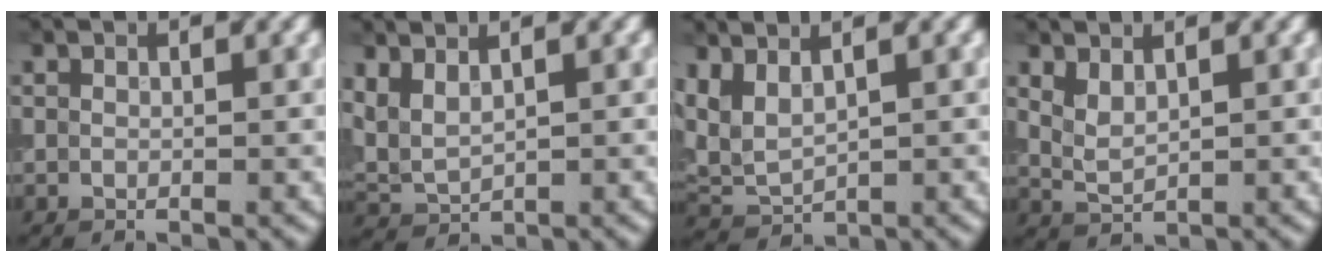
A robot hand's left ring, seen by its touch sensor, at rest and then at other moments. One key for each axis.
{"total": 2.9, "fx": 1.7, "fy": 1.3, "fz": 1.9, "tx": -0.052, "ty": 0.003, "tz": 0.043}
{"total": 3.7, "fx": 1.8, "fy": 1.8, "fz": 2.7, "tx": -0.073, "ty": 0.003, "tz": 0.044}
{"total": 1.9, "fx": 1.1, "fy": 0.7, "fz": 1.3, "tx": -0.034, "ty": -0.004, "tz": 0.028}